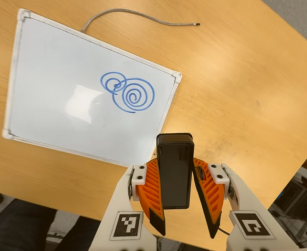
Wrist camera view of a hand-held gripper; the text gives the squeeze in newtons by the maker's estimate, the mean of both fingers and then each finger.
{"total": 6.0, "left": 5.7, "right": 6.3}